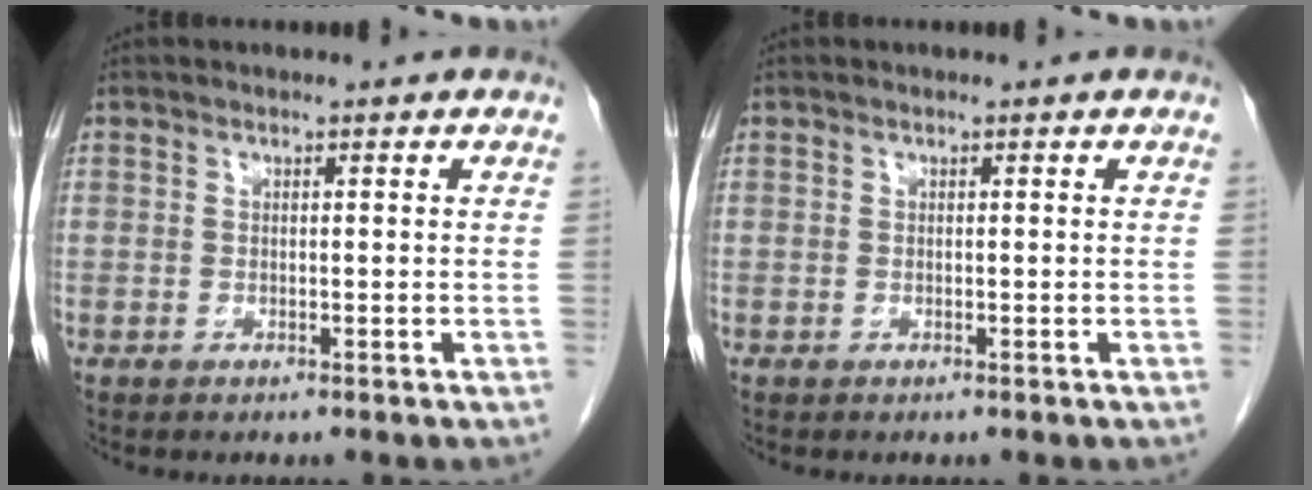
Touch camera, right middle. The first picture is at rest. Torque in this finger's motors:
{"motor_torque": [0.00, 0.00, 0.00, 0.00]}